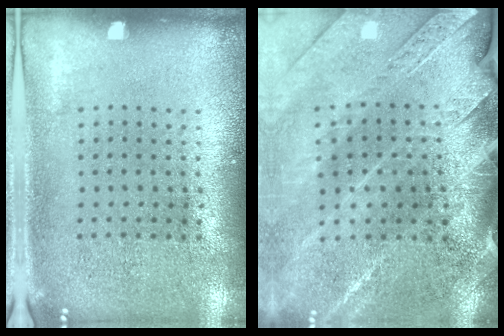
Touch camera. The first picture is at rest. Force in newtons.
{"total": 2.9, "press": 2.9, "slide": 0.4}